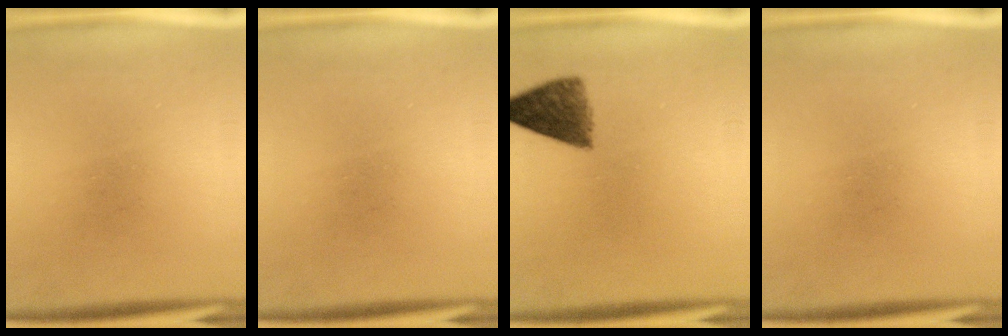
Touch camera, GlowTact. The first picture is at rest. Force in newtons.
{"total": 0.0}
{"total": 6.0}
{"total": 0.0}